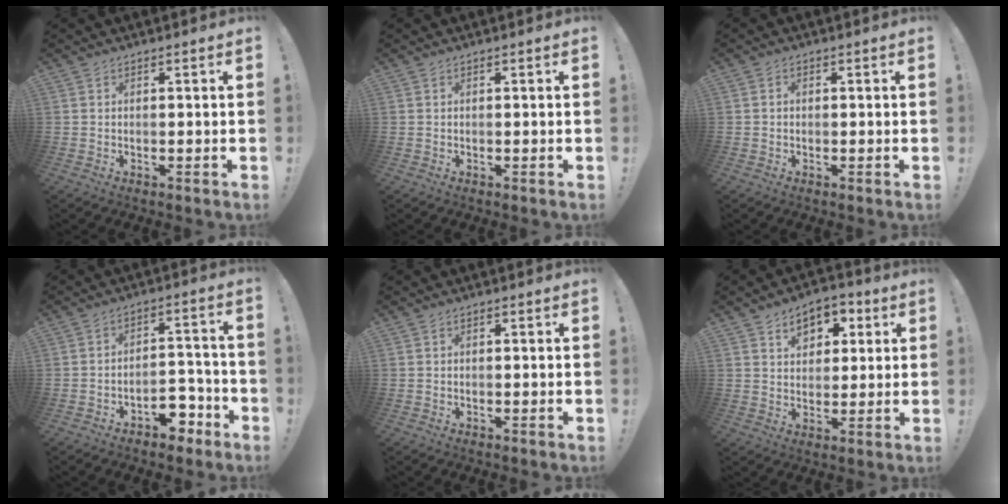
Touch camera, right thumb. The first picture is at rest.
{"total": 0.0}
{"total": 0.9, "force": [-0.4, 0.7, 0.4], "torque": [-0.012, 0.007, -0.007]}
{"total": 9.6, "force": [-6.0, 5.6, 5.0], "torque": [-0.046, 0.057, -0.098]}
{"total": 0.7, "force": [-0.4, 0.4, 0.3], "torque": [-0.012, 0.005, -0.006]}
{"total": 8.8, "force": [4.1, 6.5, 4.3], "torque": [-0.056, -0.016, 0.074]}